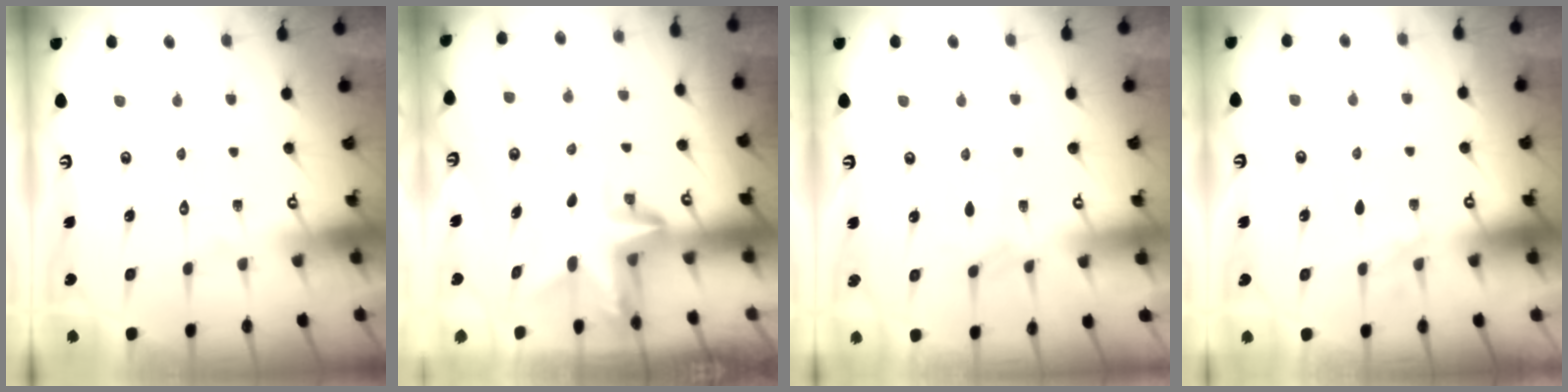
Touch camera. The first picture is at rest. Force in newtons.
{"total": 3.1, "press": 3.1, "slide": 0.2}
{"total": 3.0, "press": 3.0, "slide": 0.5}
{"total": 2.2, "press": 1.9, "slide": 1.1}